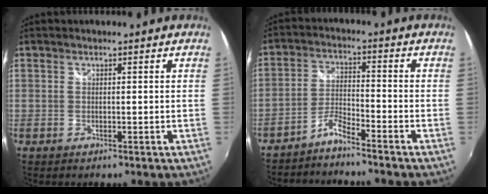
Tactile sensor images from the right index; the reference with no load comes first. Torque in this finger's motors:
{"motor_torque": [0.18, -0.53, -0.08, -0.03]}